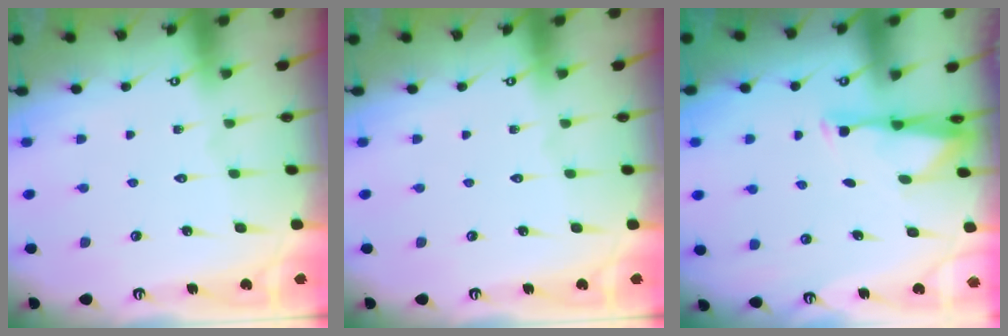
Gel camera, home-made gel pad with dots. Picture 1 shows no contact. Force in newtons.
{"total": 0.0}
{"total": 2.9, "press": 2.9, "slide": 0.6}